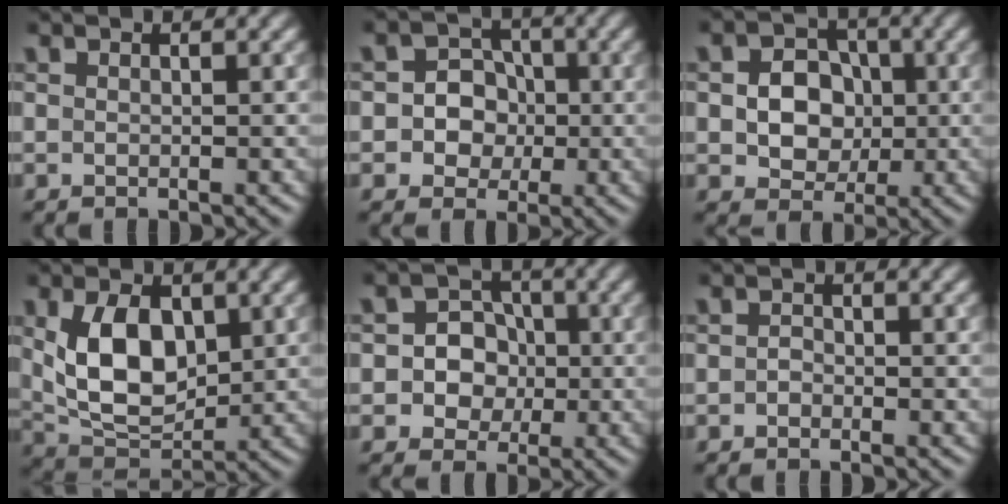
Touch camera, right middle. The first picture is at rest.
{"total": 4.7, "force": [-0.3, 4.4, 1.7], "torque": [-0.007, 0.018, -0.030]}
{"total": 5.3, "force": [-0.2, 4.4, 3.0], "torque": [-0.034, 0.008, -0.013]}
{"total": 7.4, "force": [1.0, 4.5, 5.8], "torque": [-0.118, -0.006, 0.024]}
{"total": 5.0, "force": [-0.3, 4.7, 1.8], "torque": [-0.011, 0.020, -0.032]}
{"total": 0.7, "force": [-0.4, 0.5, 0.3], "torque": [-0.007, 0.000, -0.008]}